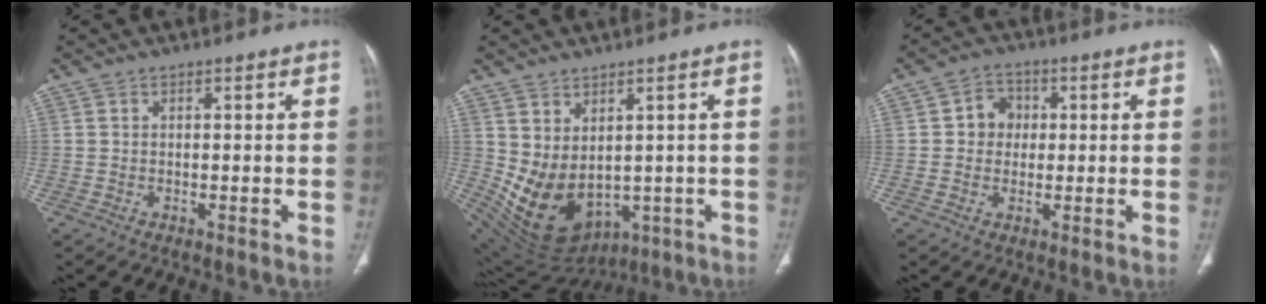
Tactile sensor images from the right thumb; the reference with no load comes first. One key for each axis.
{"total": 12.6, "fx": -0.2, "fy": 8.7, "fz": 9.2, "tx": -0.153, "ty": -0.014, "tz": 0.039}
{"total": 5.2, "fx": 0.5, "fy": 4.7, "fz": 2.3, "tx": -0.005, "ty": 0.008, "tz": 0.002}